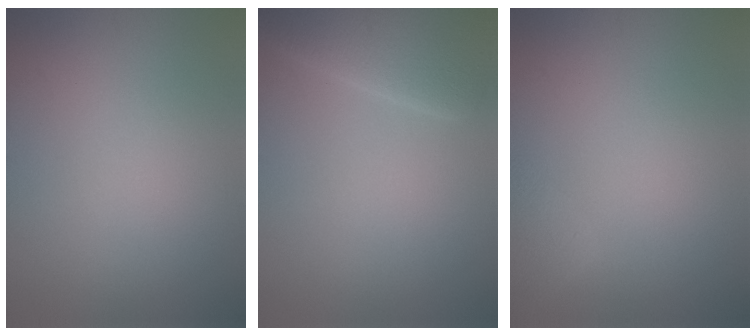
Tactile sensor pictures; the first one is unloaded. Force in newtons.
{"total": 6.2, "press": 6.2, "slide": 0.2}
{"total": 2.5, "press": 2.5, "slide": 0.2}